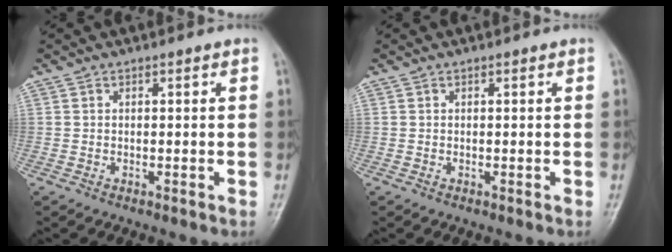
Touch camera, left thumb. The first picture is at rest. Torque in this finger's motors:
{"motor_torque": [-0.20, -0.05, -0.07, 0.08, -0.03]}